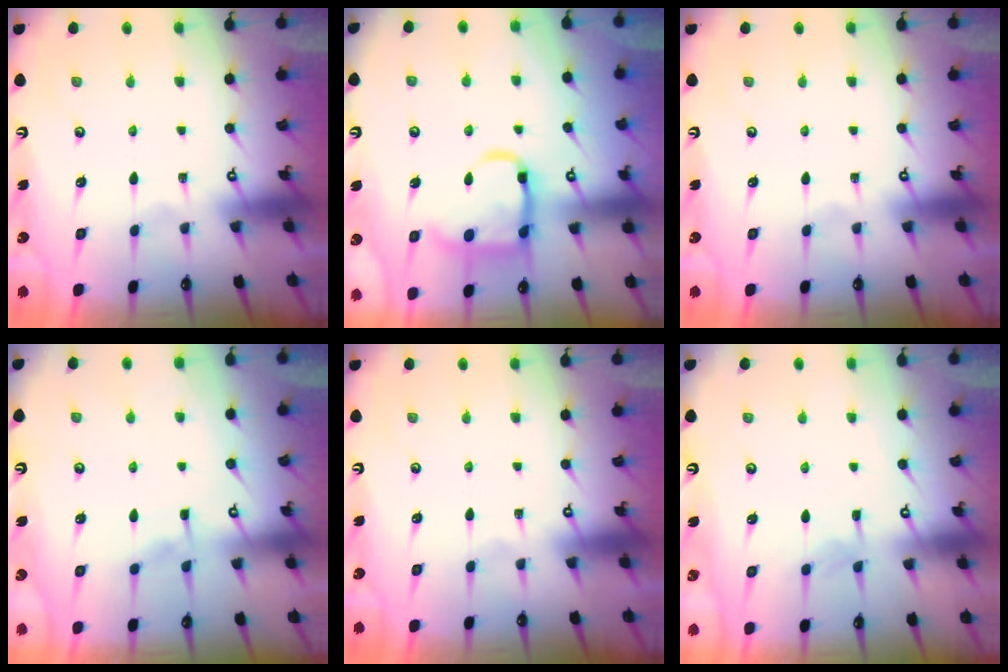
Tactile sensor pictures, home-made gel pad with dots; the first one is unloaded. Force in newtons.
{"total": 14.0, "press": 13.9, "slide": 1.5}
{"total": 0.0}
{"total": 4.6, "press": 4.6, "slide": 0.5}
{"total": 0.0}
{"total": 8.1, "press": 8.1, "slide": 0.6}